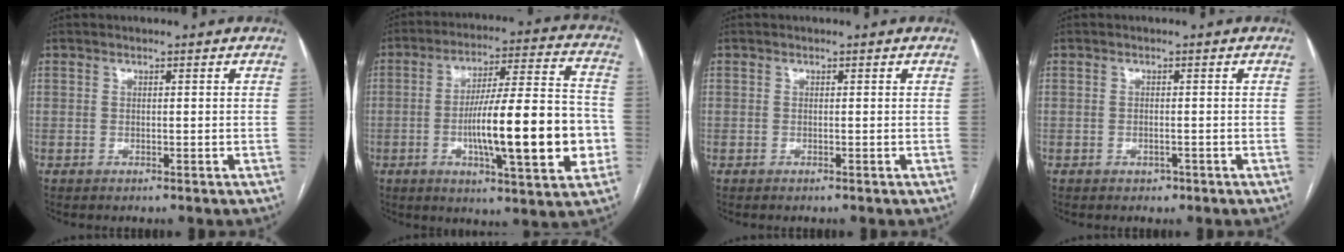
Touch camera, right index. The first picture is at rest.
{"total": 19.3, "force": [-3.7, 2.9, 18.7], "torque": [-0.281, 0.014, -0.050]}
{"total": 0.0}
{"total": 1.1, "force": [-0.7, 0.7, 0.5], "torque": [-0.010, 0.001, -0.006]}